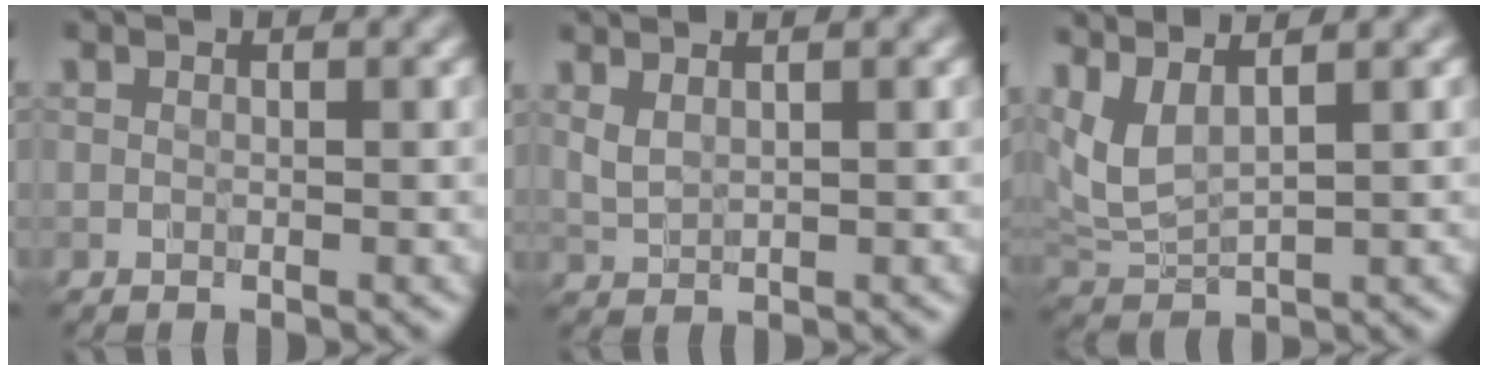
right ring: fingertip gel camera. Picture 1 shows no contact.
{"total": 1.5, "force": [1.2, 0.3, 0.8], "torque": [-0.019, -0.001, 0.032]}
{"total": 3.7, "force": [2.5, 0.9, 2.5], "torque": [-0.071, 0.004, 0.058]}